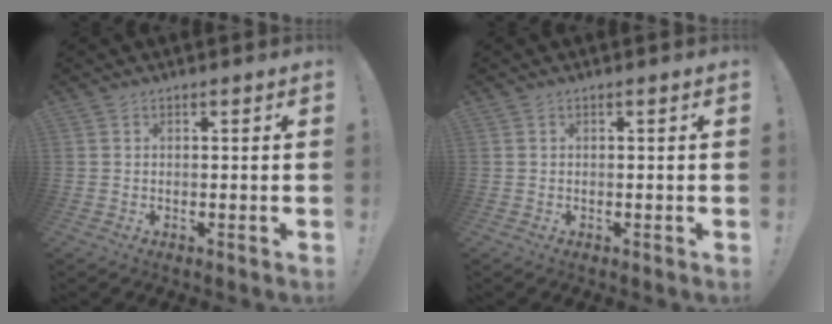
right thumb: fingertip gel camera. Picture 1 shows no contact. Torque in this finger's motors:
{"motor_torque": [-0.02, 0.12, -0.10, -0.23, 0.01]}